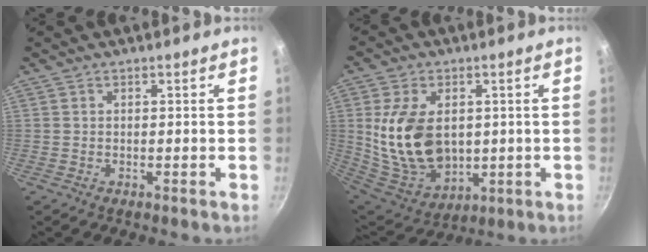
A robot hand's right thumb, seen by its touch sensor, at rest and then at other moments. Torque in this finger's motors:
{"motor_torque": [-0.53, 1.04, 1.33, -0.12, 0.16]}